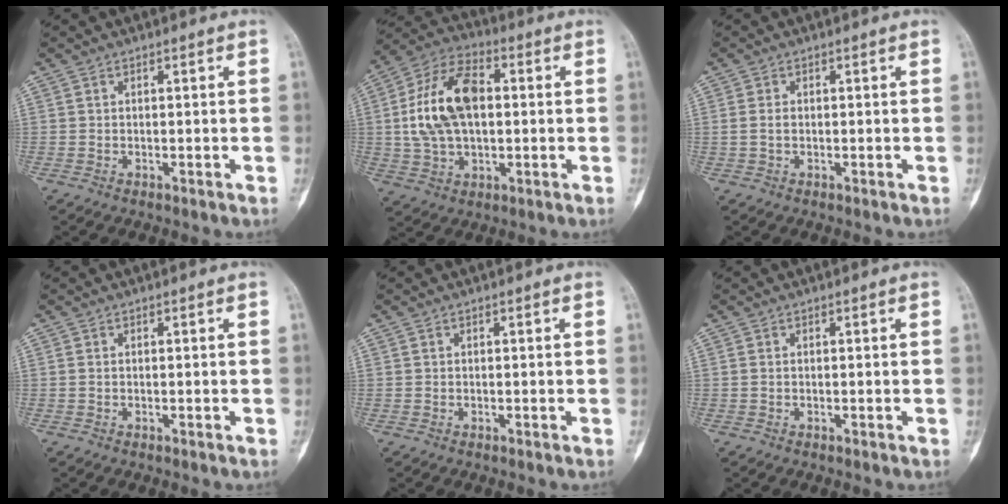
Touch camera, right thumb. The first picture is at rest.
{"total": 16.1, "force": [1.5, 9.5, 12.9], "torque": [-0.240, 0.024, 0.024]}
{"total": 1.6, "force": [-0.1, 1.0, 1.2], "torque": [-0.027, 0.001, -0.002]}
{"total": 0.0}
{"total": 0.0}
{"total": 0.0}